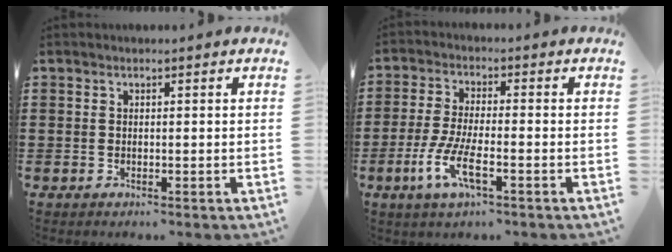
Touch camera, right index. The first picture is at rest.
{"total": 6.9, "force": [-3.1, 1.4, 5.9], "torque": [-0.137, -0.016, -0.063]}